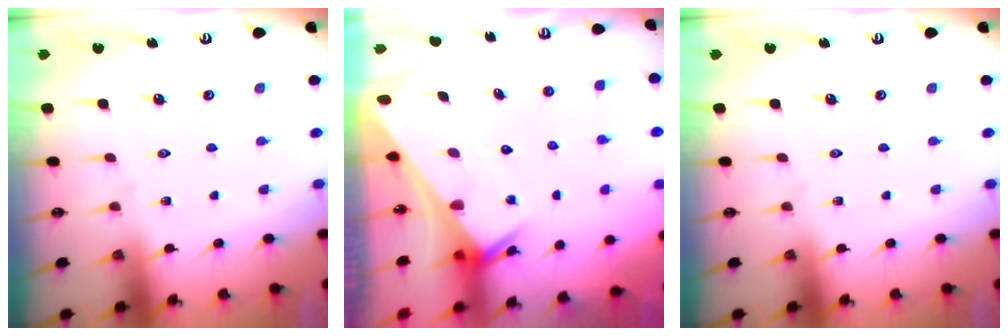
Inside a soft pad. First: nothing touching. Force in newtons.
{"total": 2.4, "press": 2.4, "slide": 0.2}
{"total": 0.0}